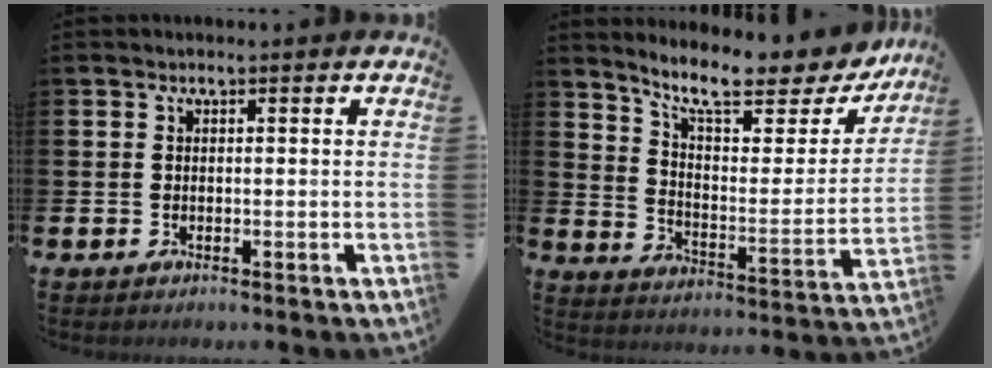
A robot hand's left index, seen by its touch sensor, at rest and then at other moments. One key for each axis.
{"total": 9.7, "fx": 8.6, "fy": 2.0, "fz": 4.1, "tx": -0.099, "ty": -0.063, "tz": 0.143}